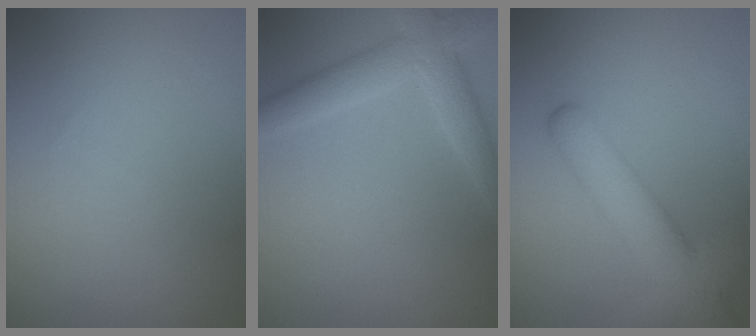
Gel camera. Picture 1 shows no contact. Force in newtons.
{"total": 4.3, "press": 4.3, "slide": 0.0}
{"total": 6.8, "press": 6.8, "slide": 0.4}